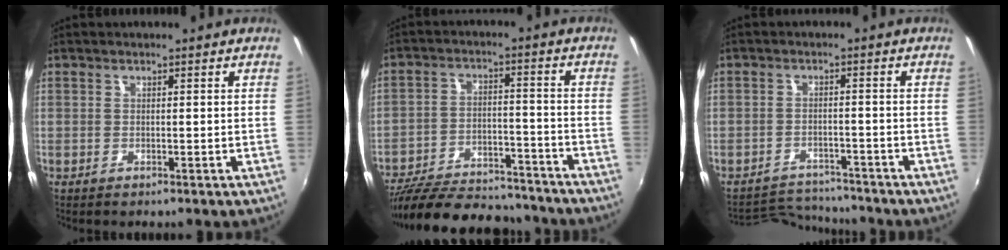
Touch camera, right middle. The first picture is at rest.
{"total": 22.6, "force": [-19.5, 6.8, 9.2], "torque": [-0.187, -0.012, -0.279]}
{"total": 7.5, "force": [-7.4, 1.5, 0.5], "torque": [-0.028, 0.013, -0.116]}